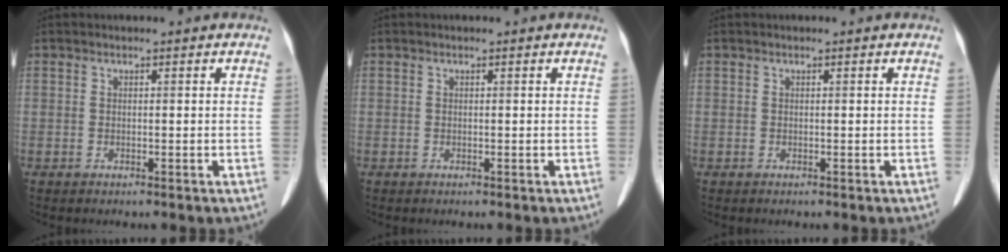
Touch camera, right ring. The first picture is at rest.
{"total": 0.0}
{"total": 0.0}